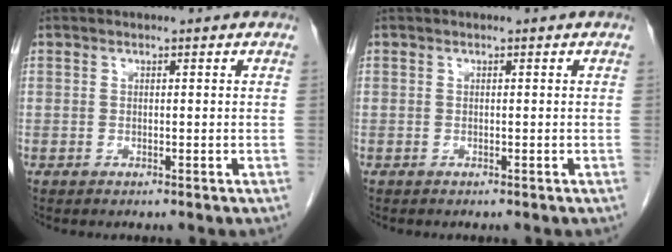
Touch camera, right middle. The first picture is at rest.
{"total": 0.0}